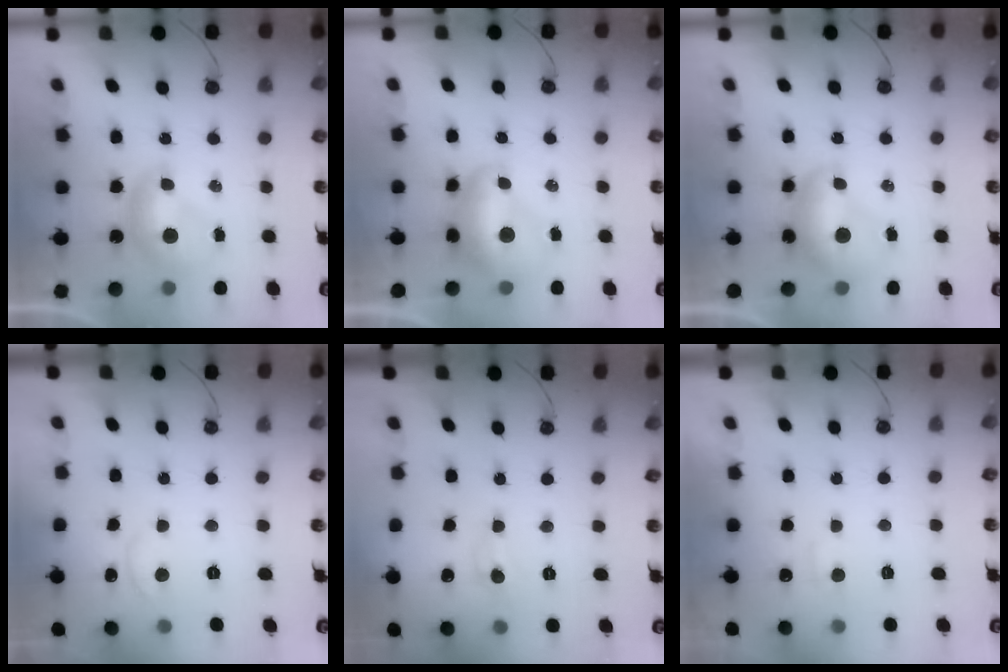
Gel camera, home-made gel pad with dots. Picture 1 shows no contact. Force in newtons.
{"total": 2.4, "press": 2.4, "slide": 0.6}
{"total": 1.4, "press": 1.3, "slide": 0.4}
{"total": 1.4, "press": 1.4, "slide": 0.5}
{"total": 0.0}
{"total": 1.8, "press": 1.7, "slide": 0.5}